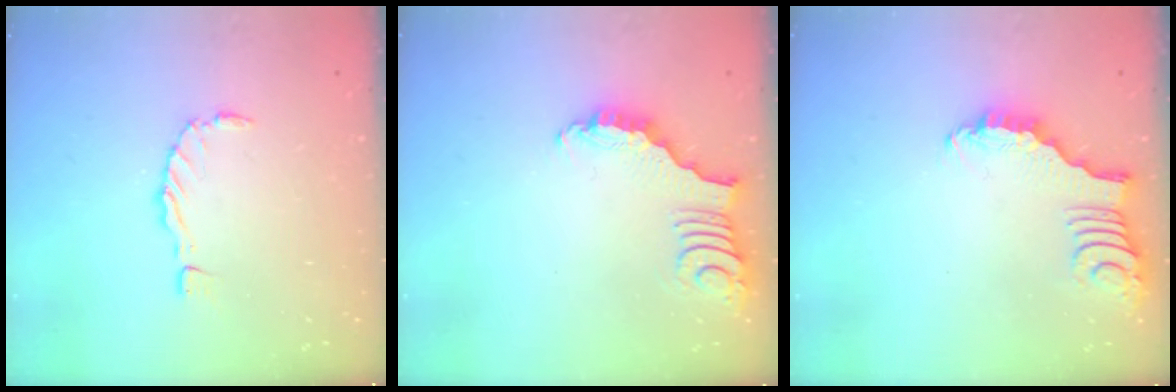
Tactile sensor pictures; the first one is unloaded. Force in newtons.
{"total": 2.2, "press": 2.2, "slide": 0.3}
{"total": 2.4, "press": 2.4, "slide": 0.2}